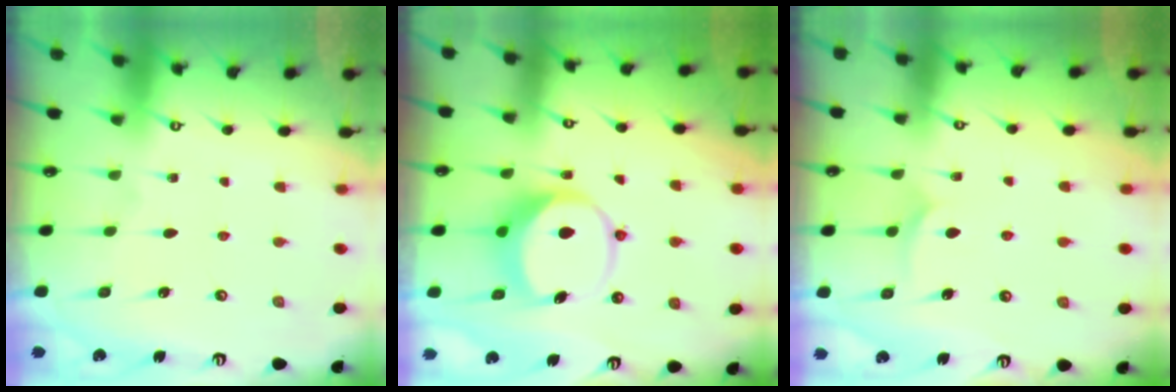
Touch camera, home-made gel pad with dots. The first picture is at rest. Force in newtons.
{"total": 8.4, "press": 8.3, "slide": 1.3}
{"total": 6.2, "press": 6.2, "slide": 0.2}